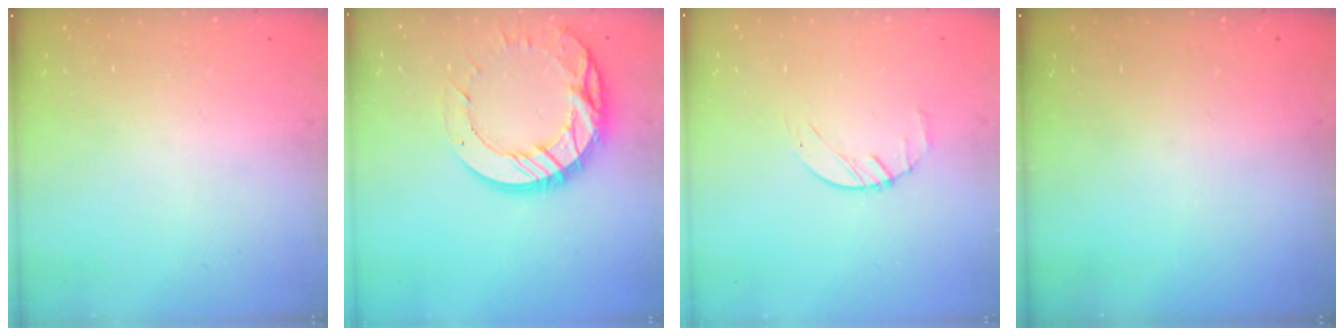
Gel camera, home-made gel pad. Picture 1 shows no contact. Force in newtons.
{"total": 17.3, "press": 17.2, "slide": 1.8}
{"total": 1.9, "press": 1.9, "slide": 0.3}
{"total": 0.0}